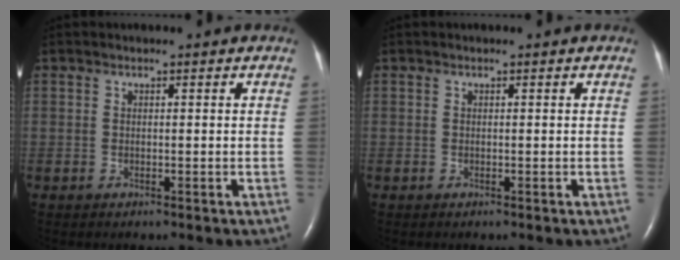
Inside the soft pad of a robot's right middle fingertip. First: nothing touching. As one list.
[{"total": 0.0}]